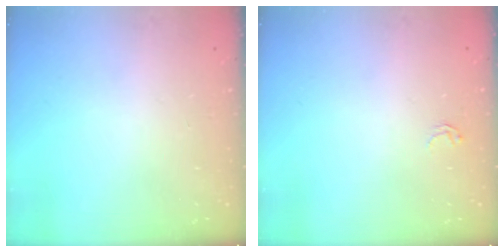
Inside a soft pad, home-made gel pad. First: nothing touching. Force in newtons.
{"total": 1.8, "press": 1.8, "slide": 0.0}